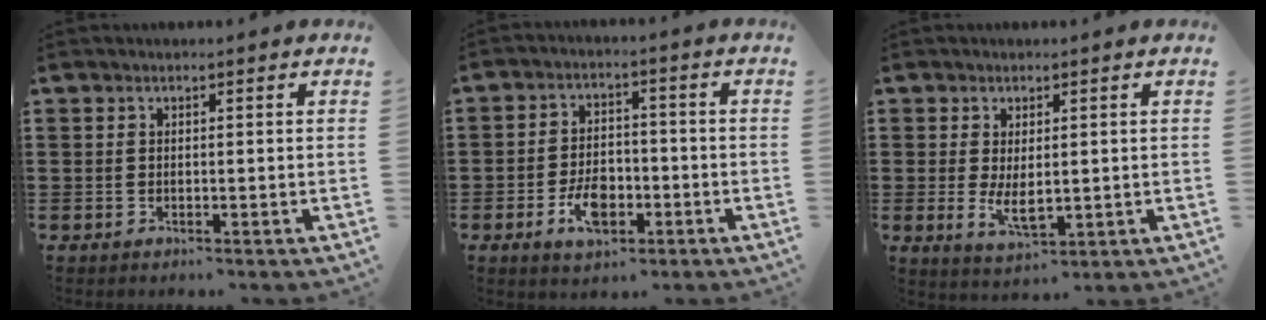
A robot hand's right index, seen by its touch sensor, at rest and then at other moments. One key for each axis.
{"total": 6.2, "fx": -2.4, "fy": 3.4, "fz": 4.5, "tx": -0.087, "ty": 0.001, "tz": -0.048}
{"total": 4.2, "fx": 0.2, "fy": 2.0, "fz": 3.7, "tx": -0.070, "ty": -0.004, "tz": 0.001}